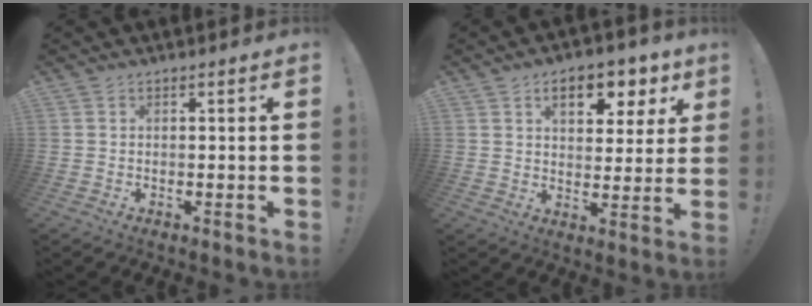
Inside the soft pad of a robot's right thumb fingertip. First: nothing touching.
{"total": 10.2, "force": [5.3, 5.7, 6.7], "torque": [-0.094, -0.020, 0.091]}